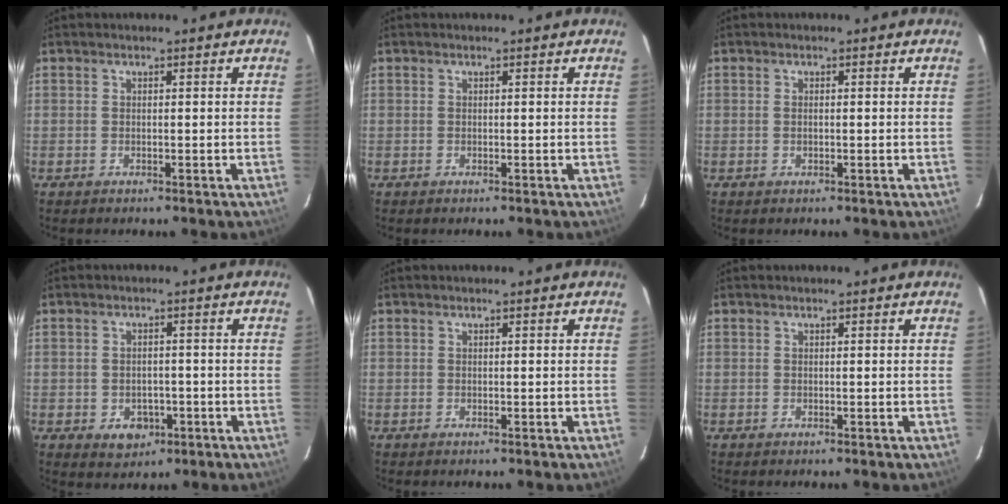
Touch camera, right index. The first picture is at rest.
{"total": 0.0}
{"total": 0.7, "force": [0.0, 0.3, 0.6], "torque": [-0.010, 0.003, 0.000]}
{"total": 5.0, "force": [-1.9, 4.0, 2.3], "torque": [-0.048, 0.006, -0.011]}
{"total": 0.0}
{"total": 0.0}